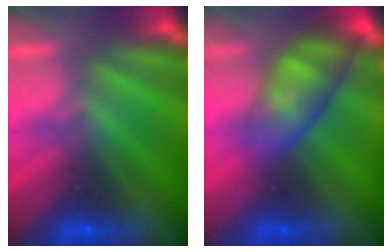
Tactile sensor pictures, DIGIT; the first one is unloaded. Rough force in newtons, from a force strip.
{"total": 4.7}